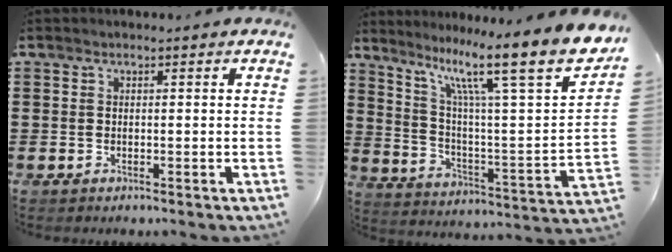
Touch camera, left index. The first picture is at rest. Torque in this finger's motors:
{"motor_torque": [1.32, -0.82, 1.05, 0.21]}